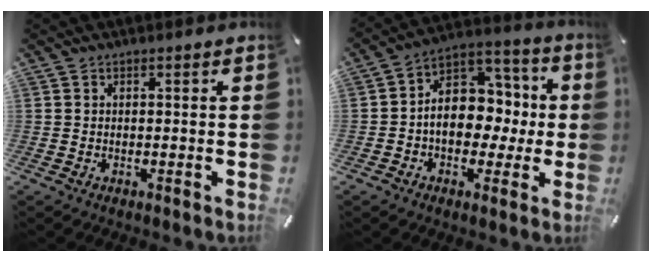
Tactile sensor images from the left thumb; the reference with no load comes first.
{"total": 11.9, "force": [-1.6, 9.9, 6.5], "torque": [-0.096, 0.000, -0.026]}